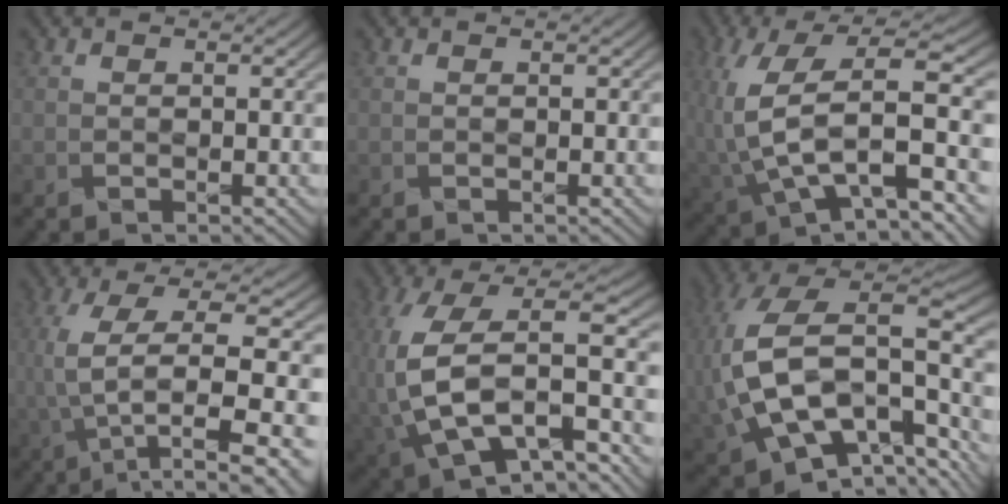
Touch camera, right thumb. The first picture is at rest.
{"total": 0.0}
{"total": 13.9, "force": [-1.2, 6.1, 12.4], "torque": [-0.266, -0.012, -0.006]}
{"total": 11.8, "force": [0.2, 4.0, 11.0], "torque": [-0.191, -0.003, 0.015]}
{"total": 14.4, "force": [-2.5, 6.9, 12.4], "torque": [-0.276, -0.015, -0.036]}
{"total": 18.2, "force": [-2.6, 11.8, 13.5], "torque": [-0.311, -0.037, -0.007]}